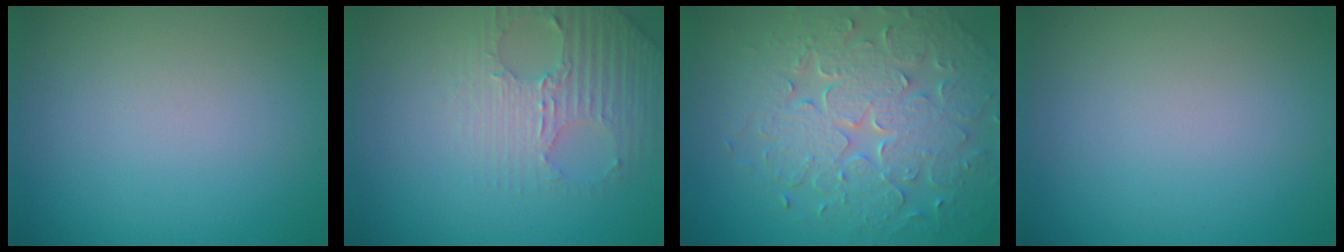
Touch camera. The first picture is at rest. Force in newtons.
{"total": 3.9, "press": 3.7, "slide": 1.0}
{"total": 8.3, "press": 6.0, "slide": 5.8}
{"total": 0.0}